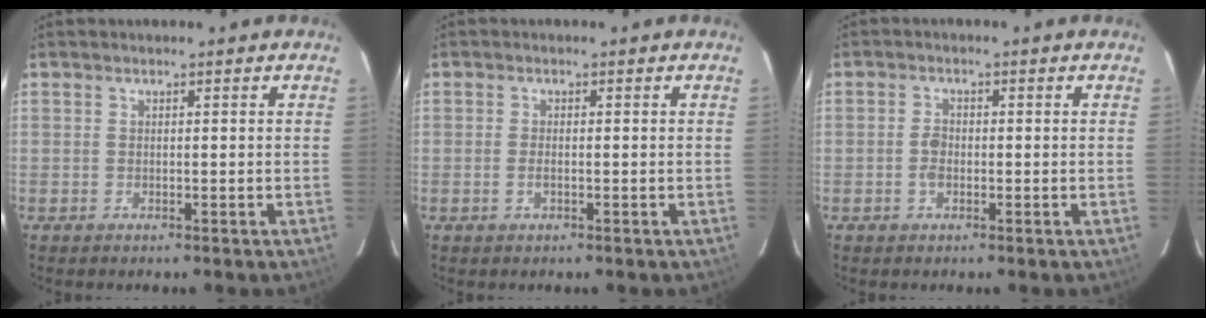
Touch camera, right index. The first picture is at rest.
{"total": 1.6, "force": [-0.6, 0.7, 1.3], "torque": [-0.029, 0.000, -0.011]}
{"total": 2.4, "force": [-0.7, 1.6, 1.7], "torque": [-0.036, 0.004, -0.013]}